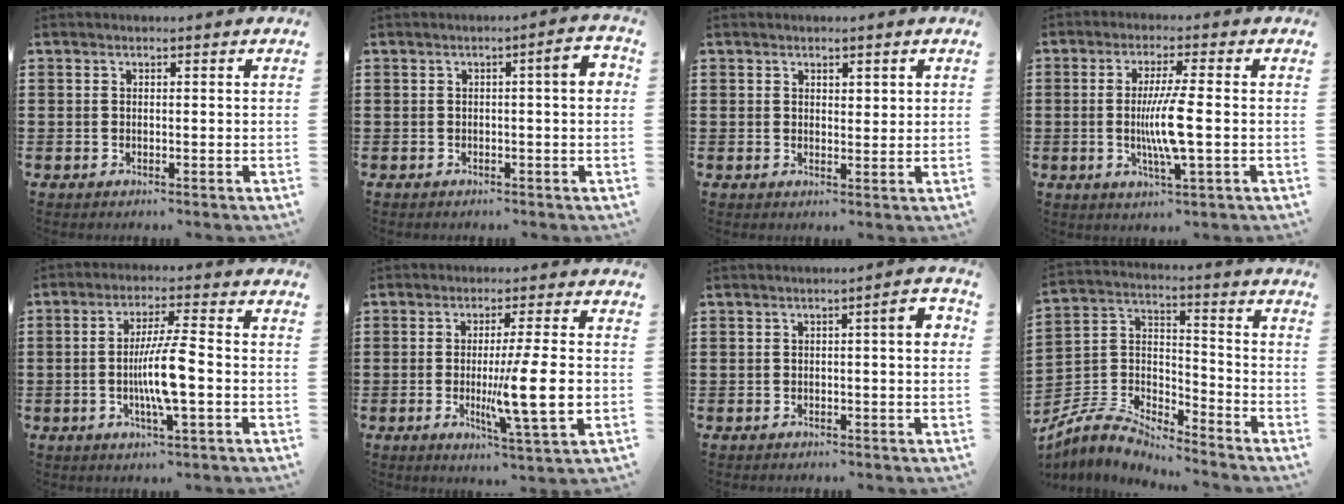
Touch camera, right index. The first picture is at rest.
{"total": 3.6, "force": [0.1, 0.5, 3.6], "torque": [-0.049, -0.003, -0.005]}
{"total": 1.5, "force": [1.3, 0.7, 0.5], "torque": [-0.010, 0.006, 0.023]}
{"total": 7.4, "force": [-0.7, 0.6, 7.4], "torque": [-0.142, -0.013, -0.019]}
{"total": 8.0, "force": [-1.7, 0.7, 7.8], "torque": [-0.146, -0.007, -0.036]}
{"total": 10.4, "force": [-1.2, 0.6, 10.3], "torque": [-0.180, -0.021, -0.025]}
{"total": 3.4, "force": [-0.2, 0.5, 3.4], "torque": [-0.053, 0.001, -0.007]}
{"total": 6.8, "force": [-6.3, 1.8, 1.7], "torque": [-0.057, 0.000, -0.132]}